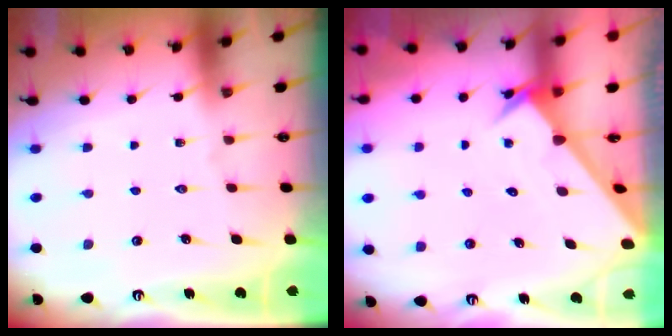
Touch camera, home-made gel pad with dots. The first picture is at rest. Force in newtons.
{"total": 2.9, "press": 2.9, "slide": 0.1}